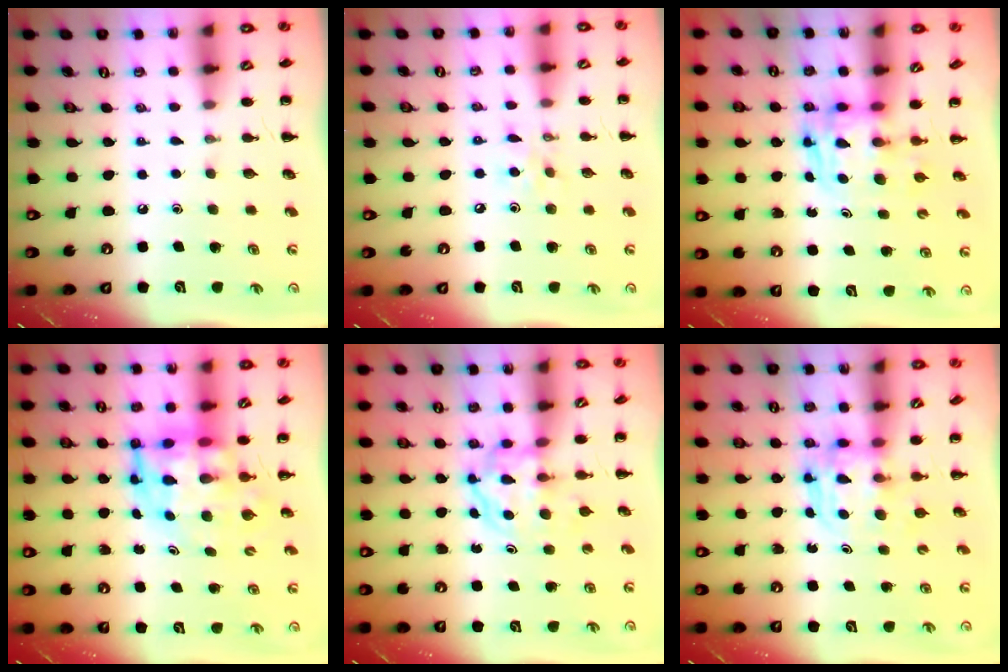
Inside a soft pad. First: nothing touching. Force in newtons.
{"total": 3.7, "press": 3.6, "slide": 0.8}
{"total": 2.6, "press": 2.6, "slide": 0.2}
{"total": 7.5, "press": 7.1, "slide": 2.5}
{"total": 3.9, "press": 3.9, "slide": 0.4}
{"total": 3.6, "press": 3.6, "slide": 0.2}